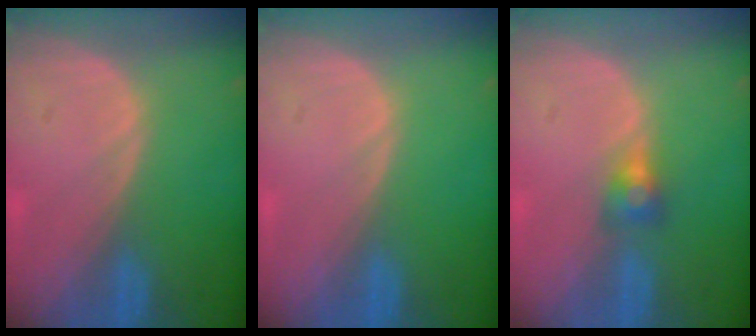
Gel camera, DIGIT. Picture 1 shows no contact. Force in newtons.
{"total": 0.0}
{"total": 2.9, "press": 2.5, "slide": 1.5}